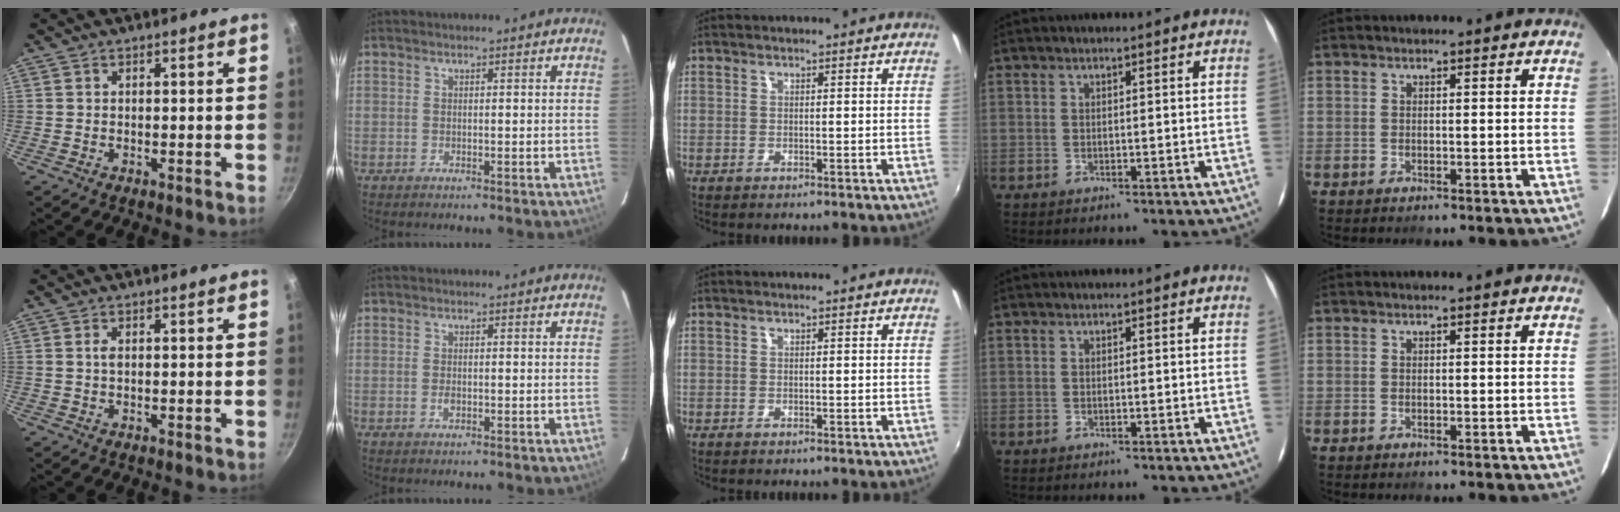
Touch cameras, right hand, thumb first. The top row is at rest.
{"thumb": {"total": 1.1, "force": [0.2, 0.6, 0.9], "torque": [-0.017, 0.002, 0.002]}, "index": {"total": 1.5, "force": [-0.5, 0.8, 1.2], "torque": [-0.024, 0.000, -0.009]}}